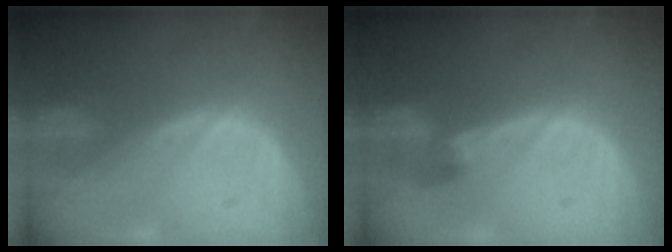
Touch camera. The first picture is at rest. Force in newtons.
{"total": 2.9, "press": 2.6, "slide": 1.2}